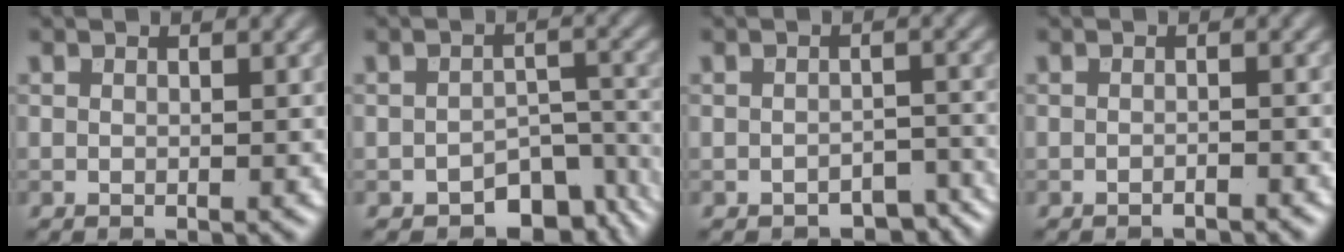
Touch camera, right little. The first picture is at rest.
{"total": 6.0, "force": [-4.0, 3.5, 2.7], "torque": [-0.017, -0.015, -0.055]}
{"total": 3.1, "force": [-2.5, 1.4, 1.1], "torque": [-0.009, -0.004, -0.030]}
{"total": 0.9, "force": [-0.9, 0.1, 0.3], "torque": [-0.001, 0.003, -0.016]}